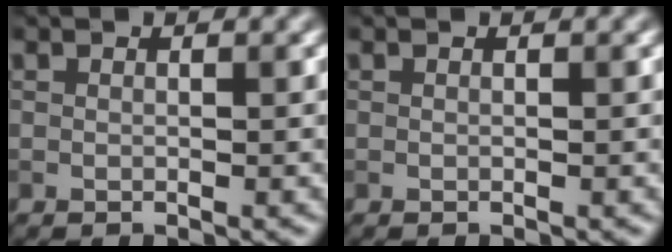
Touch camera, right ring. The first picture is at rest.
{"total": 0.0}